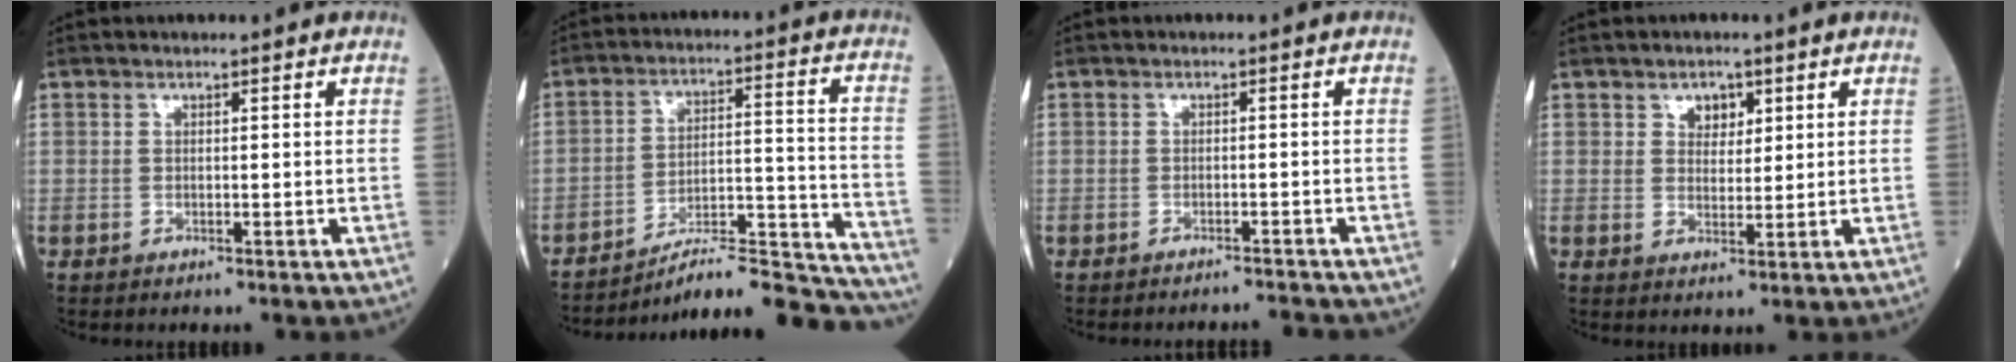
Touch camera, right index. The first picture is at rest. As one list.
[{"total": 19.4, "force": [-18.7, 0.7, 5.1], "torque": [-0.041, 0.036, -0.272]}, {"total": 2.5, "force": [-2.5, -0.1, -0.3], "torque": [0.010, -0.006, -0.033]}, {"total": 3.0, "force": [1.6, 2.0, 1.6], "torque": [-0.018, 0.002, 0.025]}]